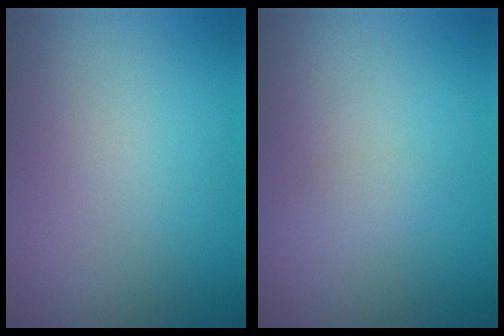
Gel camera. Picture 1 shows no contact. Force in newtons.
{"total": 1.0, "press": 1.0, "slide": 0.1}